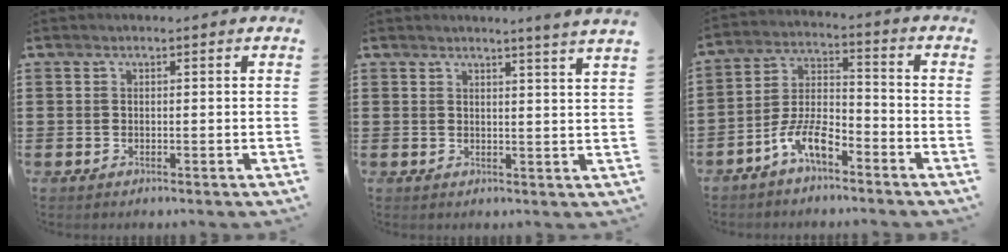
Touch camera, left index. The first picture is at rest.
{"total": 2.9, "force": [2.5, -1.1, 0.9], "torque": [-0.023, -0.013, 0.044]}
{"total": 7.9, "force": [-5.7, 2.6, 4.8], "torque": [-0.111, 0.002, -0.113]}